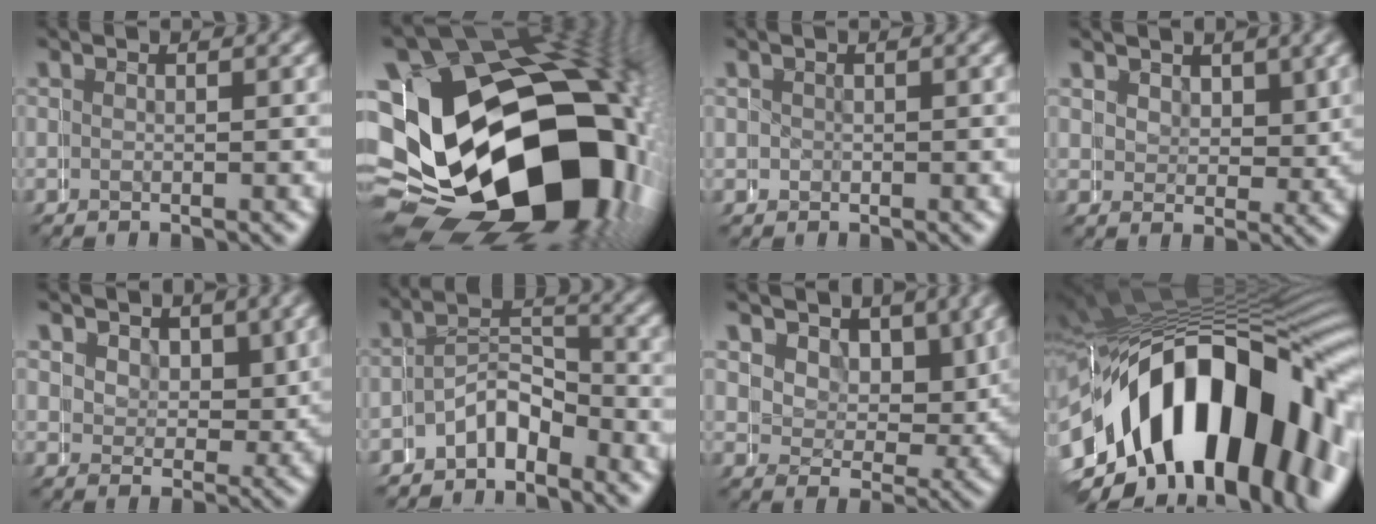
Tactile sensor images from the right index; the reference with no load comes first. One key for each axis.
{"total": 35.4, "fx": -5.5, "fy": 25.9, "fz": 23.5, "tx": -0.428, "ty": -0.094, "tz": -0.074}
{"total": 1.1, "fx": 0.1, "fy": 1.1, "fz": -0.1, "tx": -0.004, "ty": 0.000, "tz": 0.002}
{"total": 2.2, "fx": 1.4, "fy": 1.7, "fz": 0.5, "tx": -0.007, "ty": -0.003, "tz": 0.028}
{"total": 3.2, "fx": 1.6, "fy": 2.5, "fz": 1.1, "tx": -0.021, "ty": -0.008, "tz": 0.031}
{"total": 3.7, "fx": -2.6, "fy": 2.3, "fz": 1.2, "tx": -0.004, "ty": 0.013, "tz": -0.059}
{"total": 6.4, "fx": 2.0, "fy": 5.2, "fz": 3.2, "tx": -0.055, "ty": -0.007, "tz": 0.026}
{"total": 26.0, "fx": -4.6, "fy": 15.9, "fz": 20.1, "tx": -0.333, "ty": -0.005, "tz": -0.068}